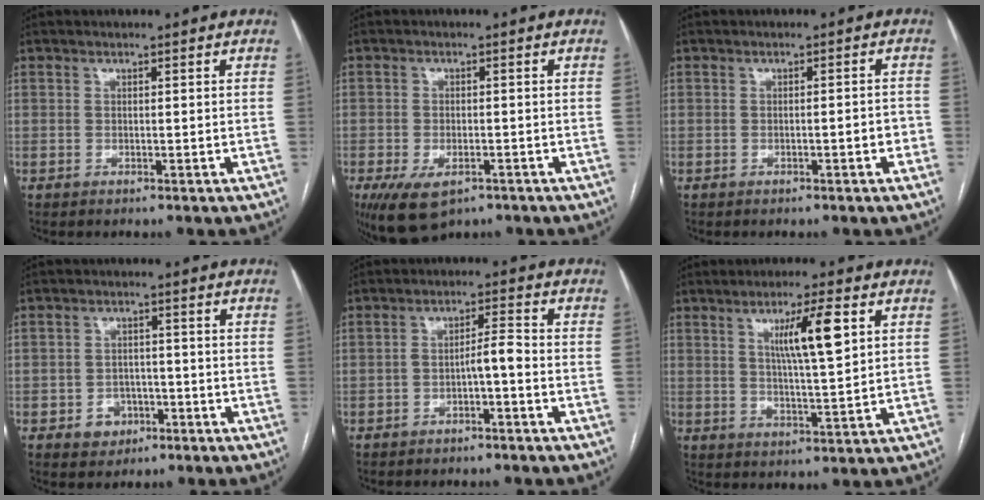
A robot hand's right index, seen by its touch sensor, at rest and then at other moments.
{"total": 7.2, "force": [-4.2, 3.5, 4.7], "torque": [-0.083, -0.010, -0.062]}
{"total": 1.9, "force": [-0.8, 0.4, 1.7], "torque": [-0.020, 0.003, -0.010]}
{"total": 4.1, "force": [-1.8, 3.5, 1.2], "torque": [-0.009, 0.012, -0.021]}
{"total": 3.6, "force": [-1.6, 0.5, 3.2], "torque": [-0.050, 0.013, -0.024]}
{"total": 8.2, "force": [3.0, 0.3, 7.6], "torque": [-0.130, 0.000, 0.051]}